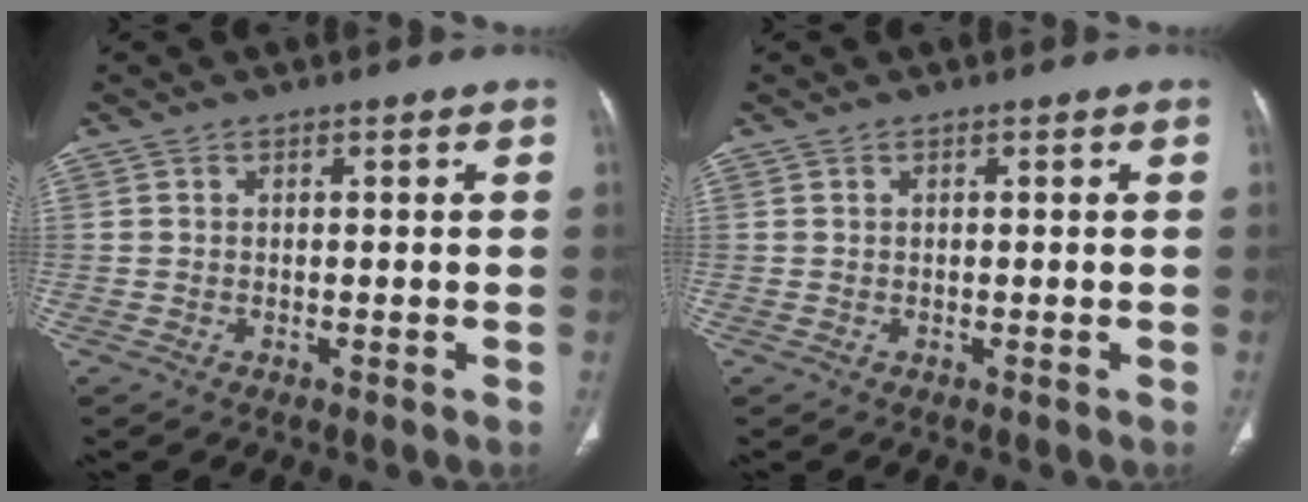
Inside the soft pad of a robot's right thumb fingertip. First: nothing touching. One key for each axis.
{"total": 0.0}